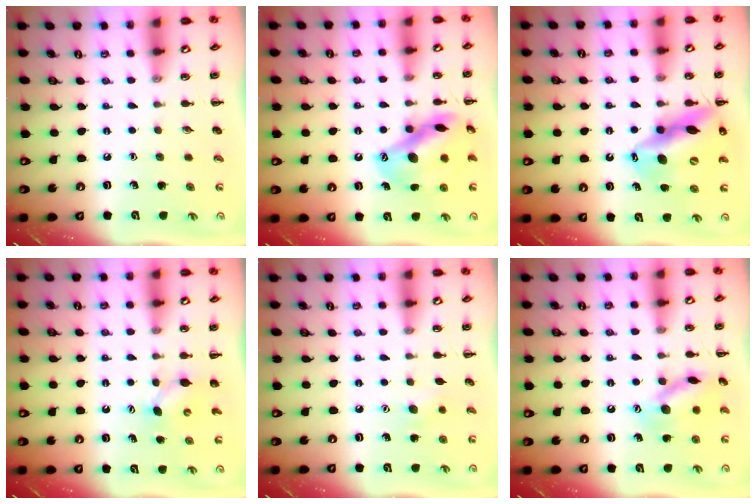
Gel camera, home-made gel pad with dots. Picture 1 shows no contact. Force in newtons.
{"total": 15.8, "press": 15.5, "slide": 2.9}
{"total": 16.0, "press": 15.3, "slide": 4.7}
{"total": 4.4, "press": 4.3, "slide": 1.1}
{"total": 5.1, "press": 5.0, "slide": 1.2}
{"total": 13.0, "press": 13.0, "slide": 0.8}